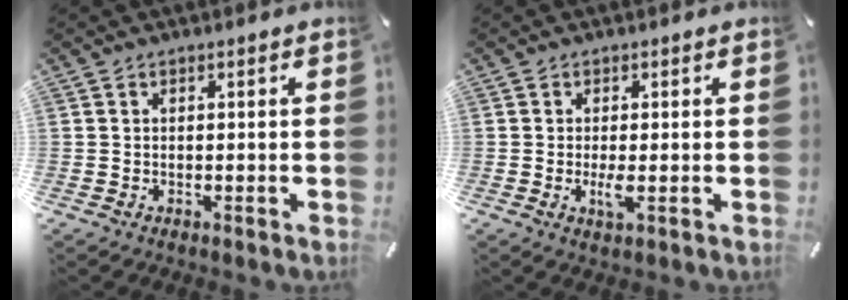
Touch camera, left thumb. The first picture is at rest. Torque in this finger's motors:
{"motor_torque": [0.01, 0.01, 0.00, 0.00, 0.00]}